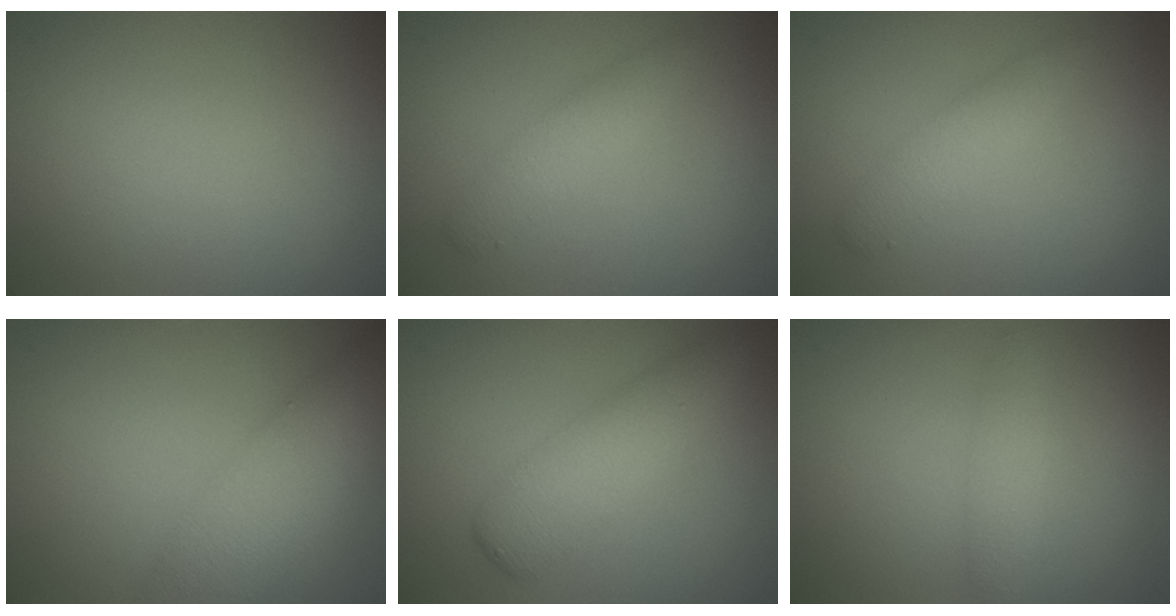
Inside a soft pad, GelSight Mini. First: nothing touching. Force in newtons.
{"total": 2.2, "press": 2.2, "slide": 0.1}
{"total": 2.2, "press": 2.2, "slide": 0.1}
{"total": 7.0, "press": 7.0, "slide": 0.3}
{"total": 4.1, "press": 4.1, "slide": 0.0}
{"total": 1.5, "press": 1.5, "slide": 0.0}